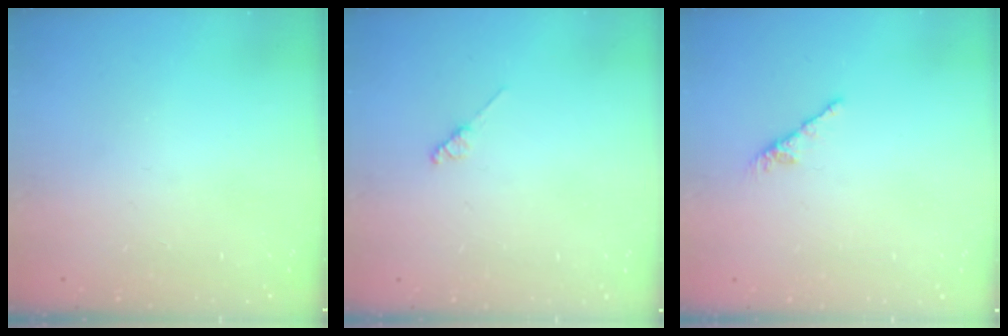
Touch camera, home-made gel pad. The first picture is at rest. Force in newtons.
{"total": 2.0, "press": 1.9, "slide": 0.3}
{"total": 0.0}